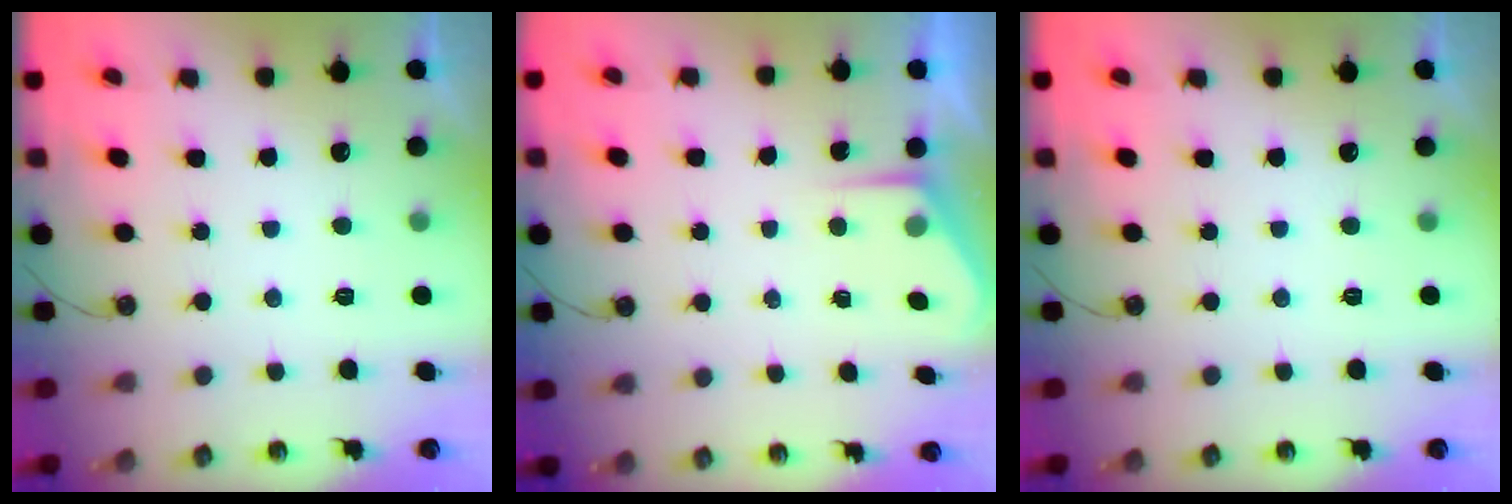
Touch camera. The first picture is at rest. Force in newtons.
{"total": 2.7, "press": 2.7, "slide": 0.4}
{"total": 0.0}